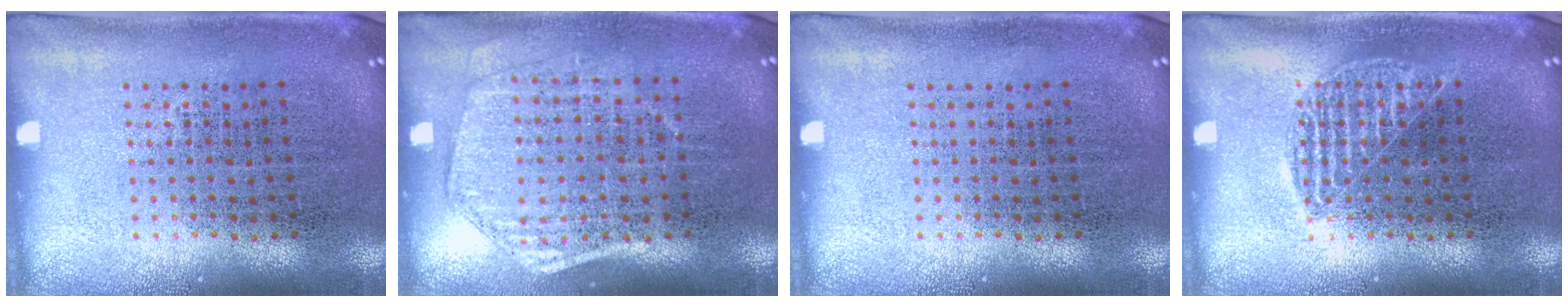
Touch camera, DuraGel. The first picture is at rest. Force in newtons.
{"total": 1.5, "press": 1.4, "slide": 0.5}
{"total": 0.0}
{"total": 1.2, "press": 1.2, "slide": 0.2}